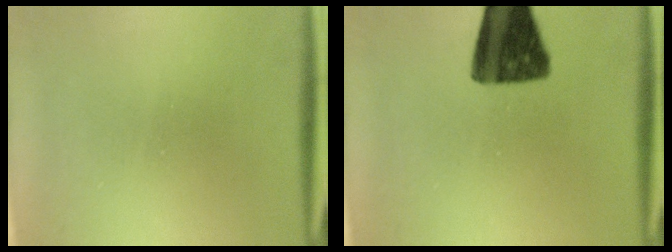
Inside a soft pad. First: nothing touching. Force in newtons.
{"total": 14.5}